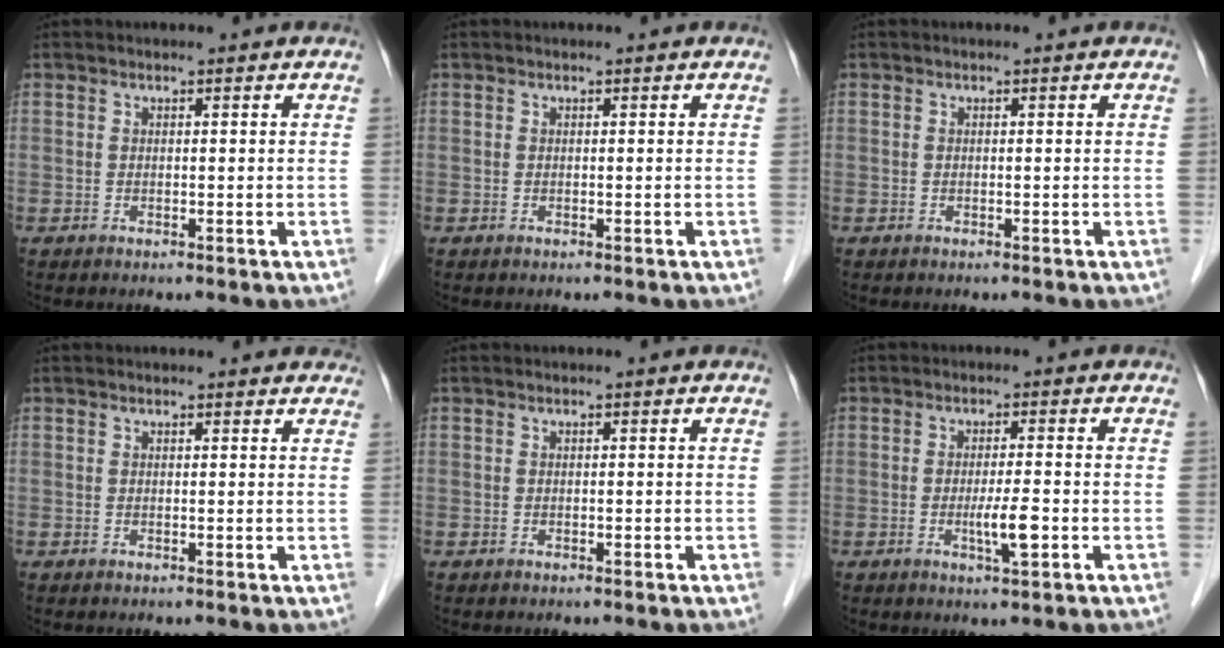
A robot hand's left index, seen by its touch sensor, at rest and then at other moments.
{"total": 0.0}
{"total": 0.0}
{"total": 4.7, "force": [4.4, 1.2, 0.9], "torque": [-0.001, 0.014, 0.037]}
{"total": 0.0}
{"total": 3.6, "force": [-1.0, 0.2, 3.5], "torque": [-0.065, -0.006, -0.018]}